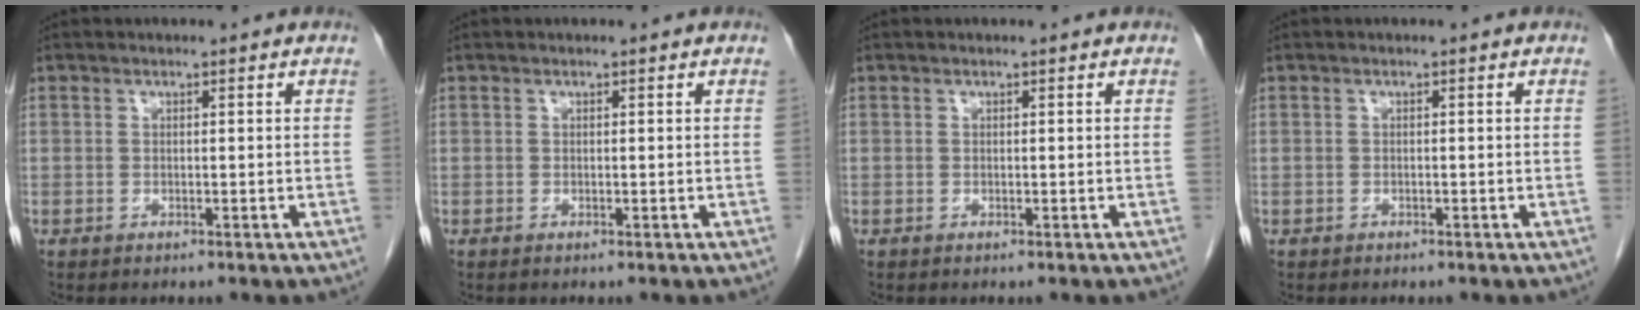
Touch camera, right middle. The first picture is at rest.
{"total": 0.0}
{"total": 0.0}
{"total": 0.0}